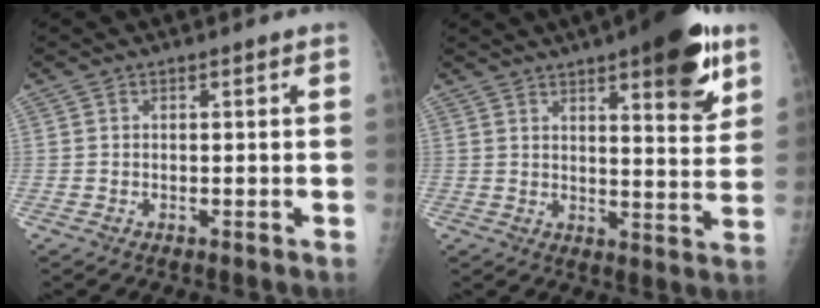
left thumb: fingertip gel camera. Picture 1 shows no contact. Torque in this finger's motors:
{"motor_torque": [2.07, 0.85, 1.30, -0.97, 0.08]}